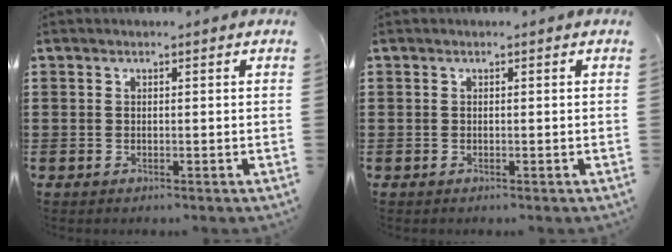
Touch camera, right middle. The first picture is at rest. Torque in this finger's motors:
{"motor_torque": [0.00, -0.02, -0.07, -0.01]}